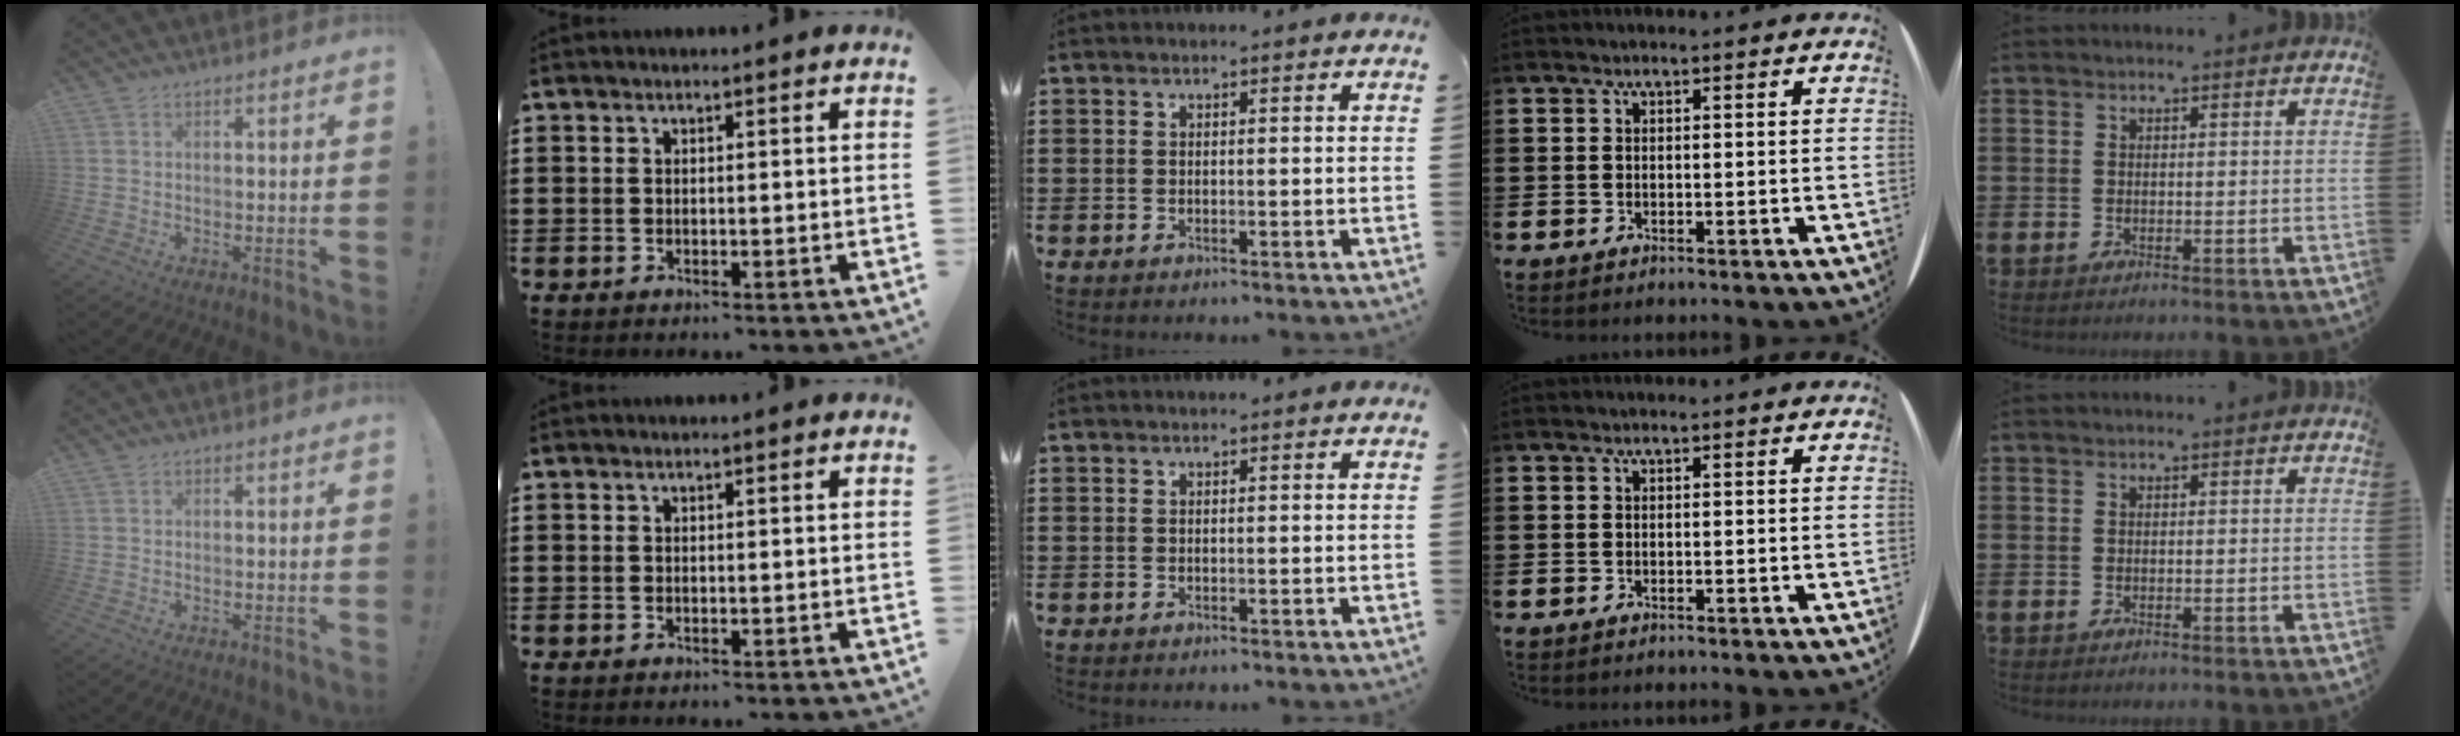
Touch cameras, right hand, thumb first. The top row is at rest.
{}